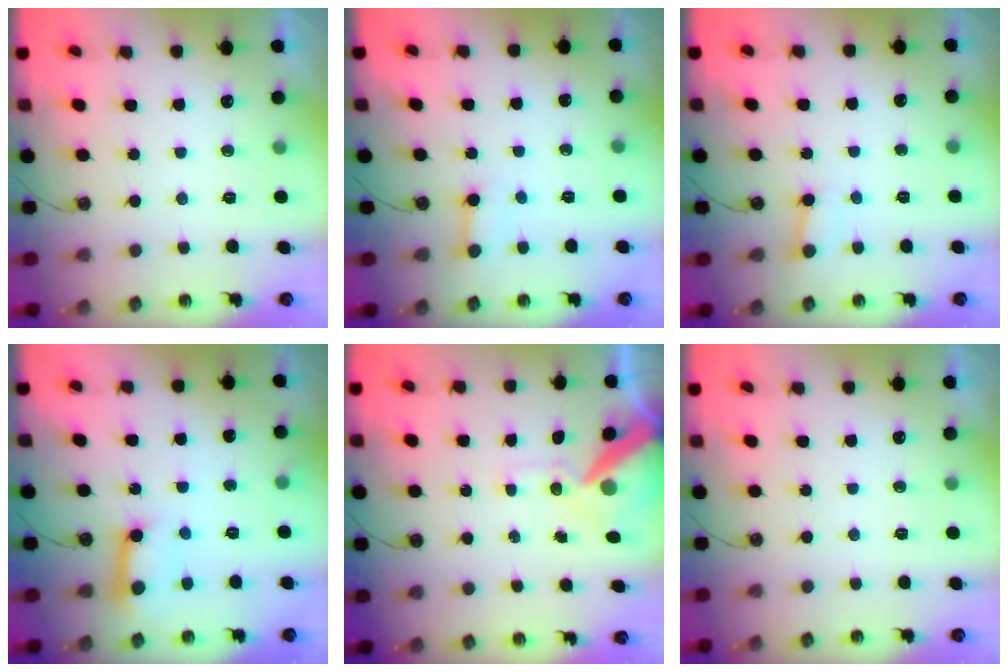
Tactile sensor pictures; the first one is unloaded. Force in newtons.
{"total": 3.4, "press": 3.4, "slide": 0.5}
{"total": 2.0, "press": 2.0, "slide": 0.2}
{"total": 11.8, "press": 11.7, "slide": 0.9}
{"total": 12.8, "press": 12.6, "slide": 1.7}
{"total": 0.0}